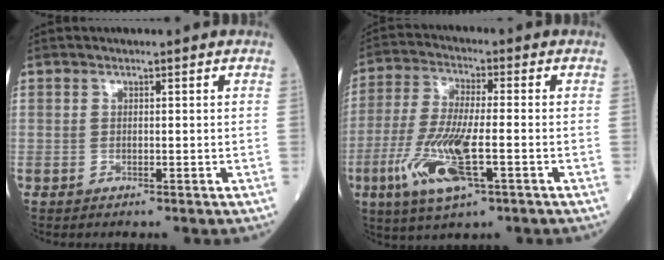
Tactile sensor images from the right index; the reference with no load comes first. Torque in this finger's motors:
{"motor_torque": [1.10, -1.04, 0.59, 0.21]}